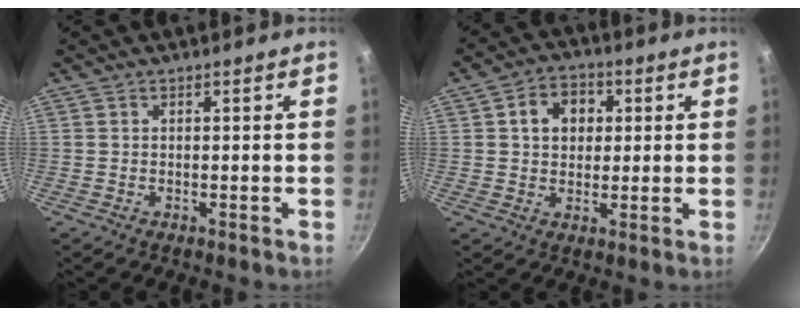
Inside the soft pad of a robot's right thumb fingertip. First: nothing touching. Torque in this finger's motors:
{"motor_torque": [-0.55, 0.67, -0.01, 0.29, 0.02]}